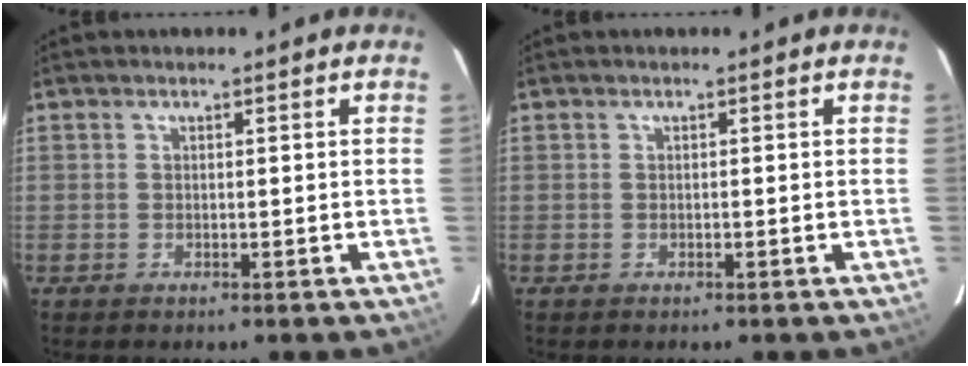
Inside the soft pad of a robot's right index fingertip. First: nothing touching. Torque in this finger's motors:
{"motor_torque": [0.10, 0.06, -0.02, 0.01]}